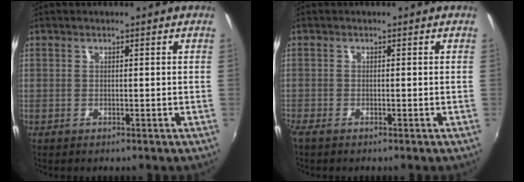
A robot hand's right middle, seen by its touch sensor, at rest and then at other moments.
{"total": 1.2, "force": [-1.1, 0.3, 0.5], "torque": [-0.013, -0.006, -0.023]}